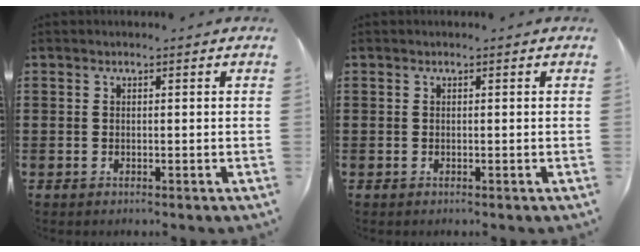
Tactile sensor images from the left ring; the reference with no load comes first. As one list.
[{"total": 0.0}]